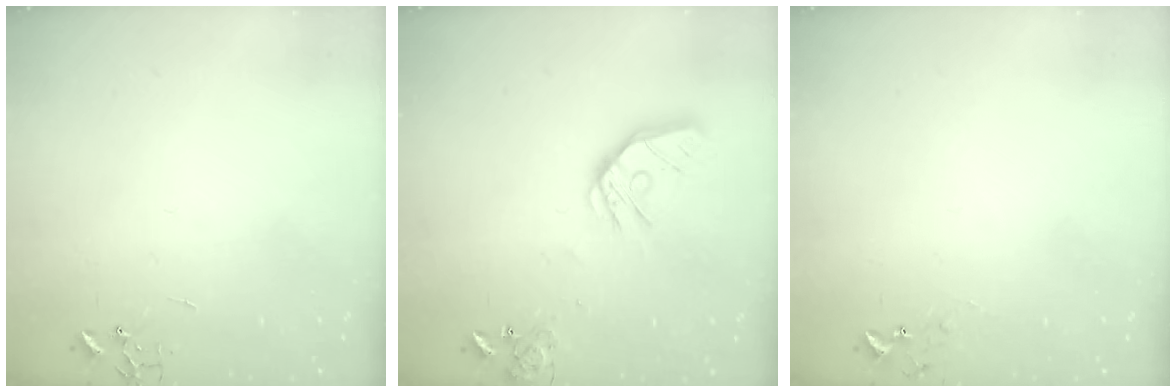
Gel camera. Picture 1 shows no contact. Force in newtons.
{"total": 15.4, "press": 15.3, "slide": 2.1}
{"total": 5.0, "press": 5.0, "slide": 0.5}